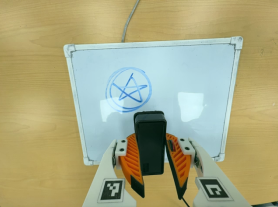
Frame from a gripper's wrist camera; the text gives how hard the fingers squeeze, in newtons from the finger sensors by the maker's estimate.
{"total": 10.4, "left": 9.3, "right": 11.6}